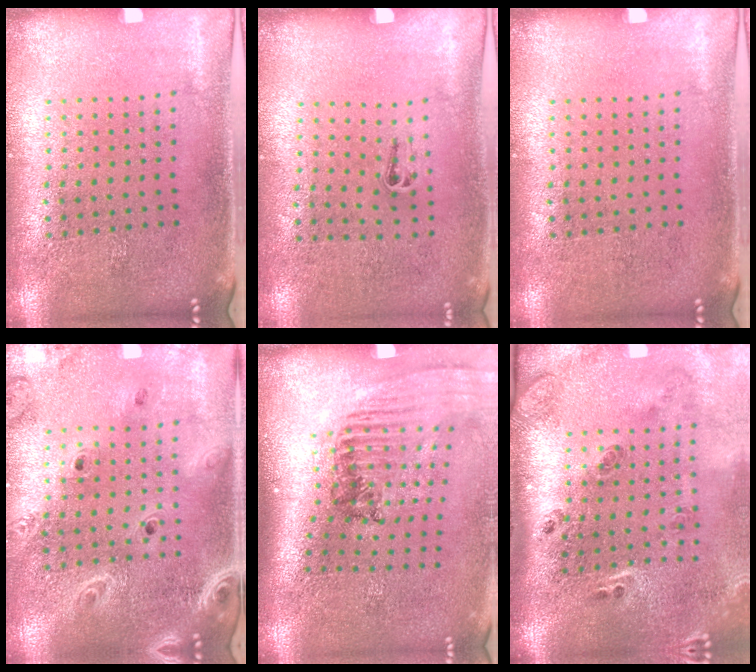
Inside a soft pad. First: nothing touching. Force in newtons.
{"total": 0.5, "press": 0.2, "slide": 0.5}
{"total": 0.0}
{"total": 2.4, "press": 2.1, "slide": 1.1}
{"total": 1.7, "press": 1.4, "slide": 1.0}
{"total": 3.1, "press": 1.8, "slide": 2.5}